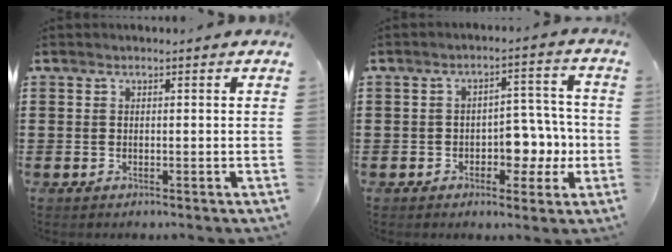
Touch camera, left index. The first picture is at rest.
{"total": 5.8, "force": [-1.8, 3.9, 4.0], "torque": [-0.060, 0.007, -0.038]}